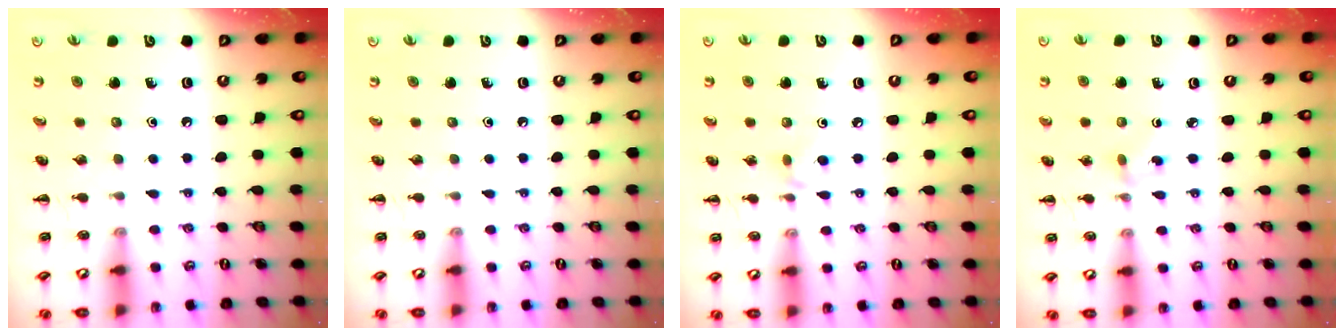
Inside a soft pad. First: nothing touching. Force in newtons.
{"total": 0.0}
{"total": 5.6, "press": 5.2, "slide": 2.0}
{"total": 1.6, "press": 1.4, "slide": 0.7}